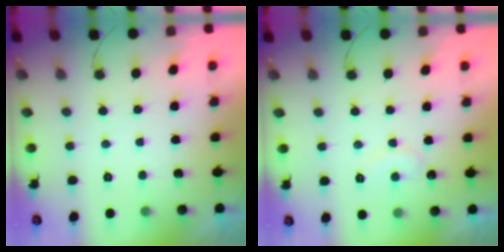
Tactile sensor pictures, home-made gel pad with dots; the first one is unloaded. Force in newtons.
{"total": 6.0, "press": 6.0, "slide": 0.3}